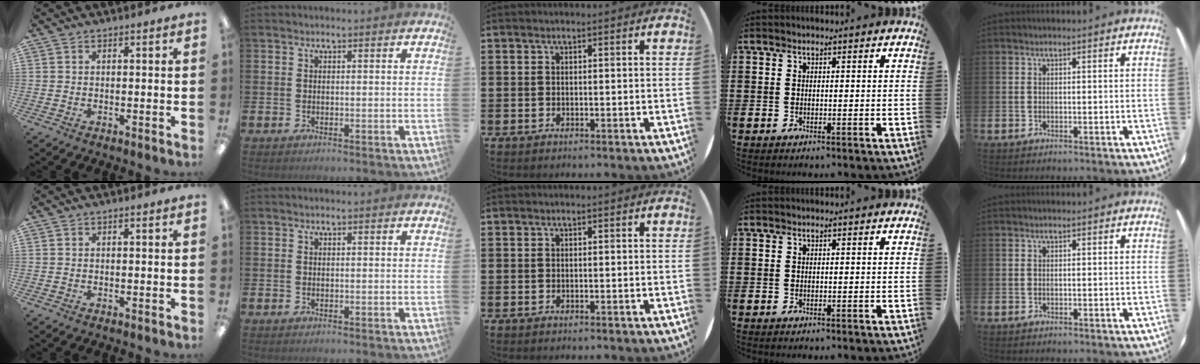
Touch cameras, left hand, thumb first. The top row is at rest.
{}